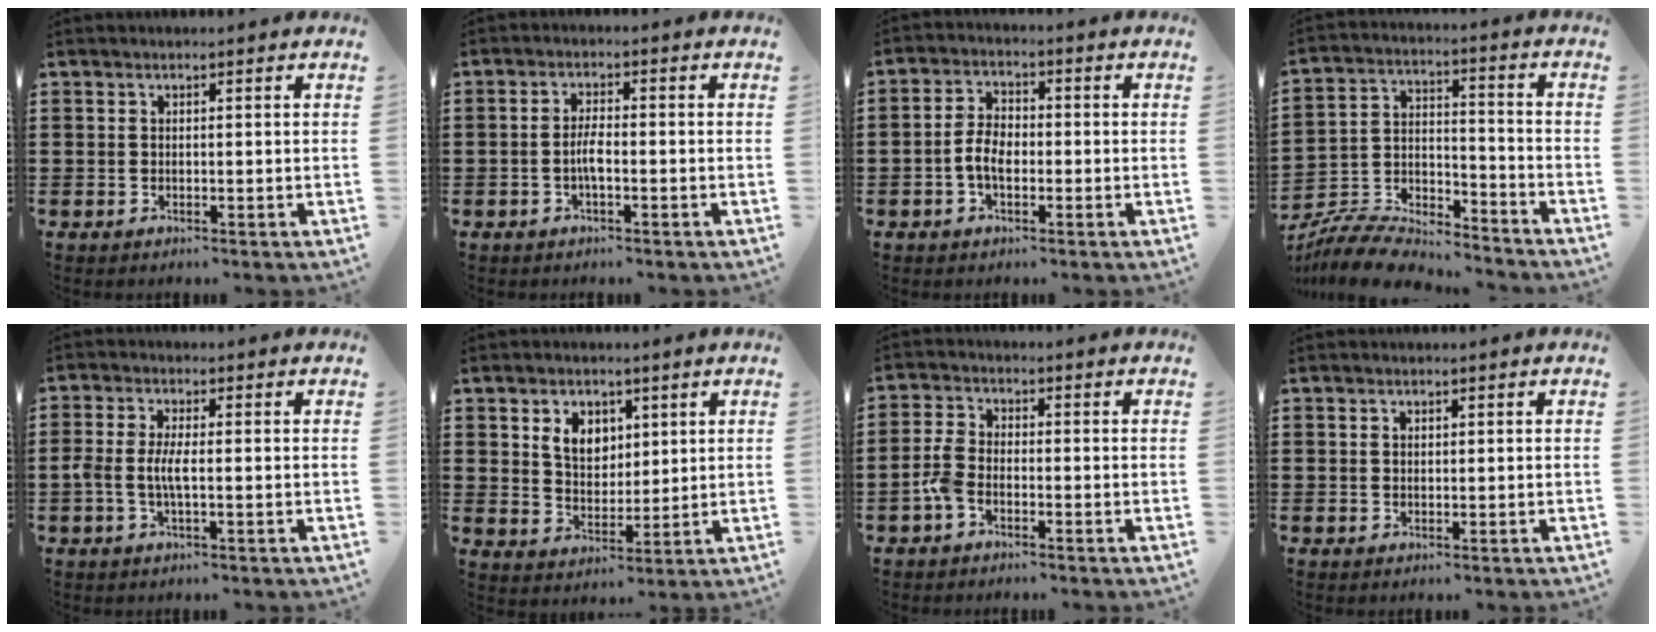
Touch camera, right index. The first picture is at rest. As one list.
[{"total": 3.0, "force": [-1.0, 0.7, 2.7], "torque": [-0.065, -0.003, -0.022]}, {"total": 4.4, "force": [-1.2, 2.4, 3.5], "torque": [-0.091, -0.003, -0.031]}, {"total": 7.4, "force": [-7.2, 1.2, 0.9], "torque": [-0.022, 0.009, -0.143]}, {"total": 3.6, "force": [-0.8, 1.0, 3.4], "torque": [-0.083, -0.005, -0.021]}, {"total": 5.4, "force": [2.6, 3.9, 2.8], "torque": [-0.061, 0.011, 0.046]}, {"total": 3.9, "force": [-2.0, 1.7, 2.8], "torque": [-0.084, -0.004, -0.048]}, {"total": 0.6, "force": [0.4, 0.3, 0.3], "torque": [-0.005, 0.002, 0.011]}]